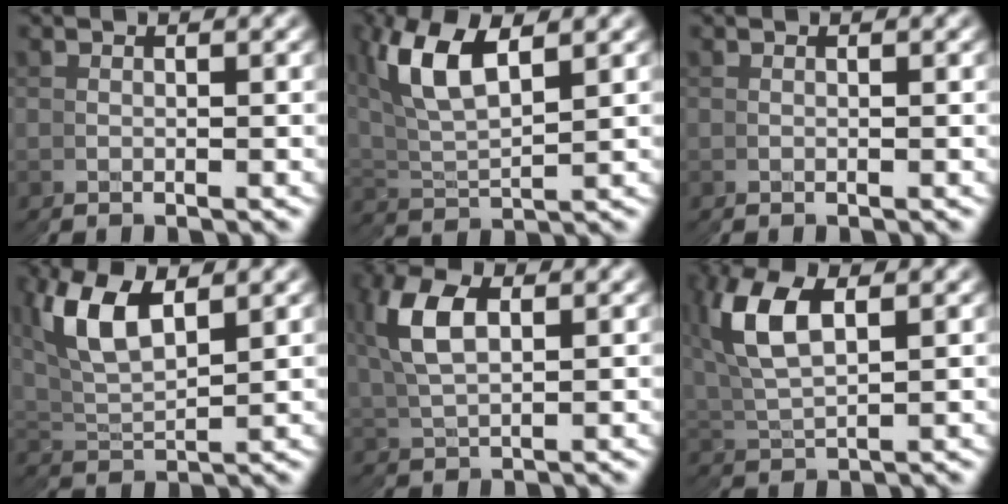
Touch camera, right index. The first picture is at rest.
{"total": 5.9, "force": [2.8, 3.2, 4.1], "torque": [-0.120, -0.006, 0.058]}
{"total": 0.0}
{"total": 5.9, "force": [2.5, 3.7, 3.9], "torque": [-0.119, -0.013, 0.052]}
{"total": 4.6, "force": [1.7, 2.8, 3.2], "torque": [-0.091, -0.006, 0.041]}
{"total": 5.9, "force": [2.5, 3.4, 4.1], "torque": [-0.120, -0.006, 0.054]}